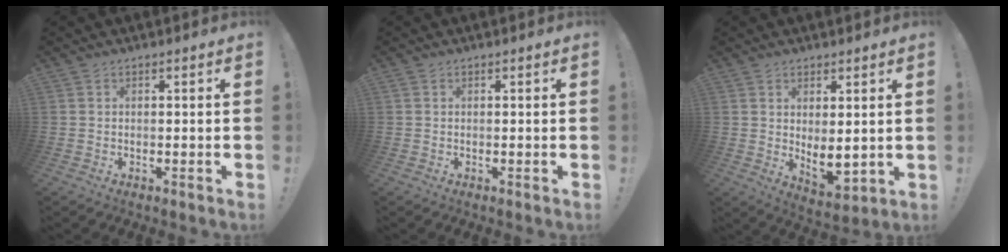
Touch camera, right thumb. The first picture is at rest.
{"total": 0.0}
{"total": 5.9, "force": [1.6, 2.6, 5.1], "torque": [-0.052, -0.034, 0.036]}